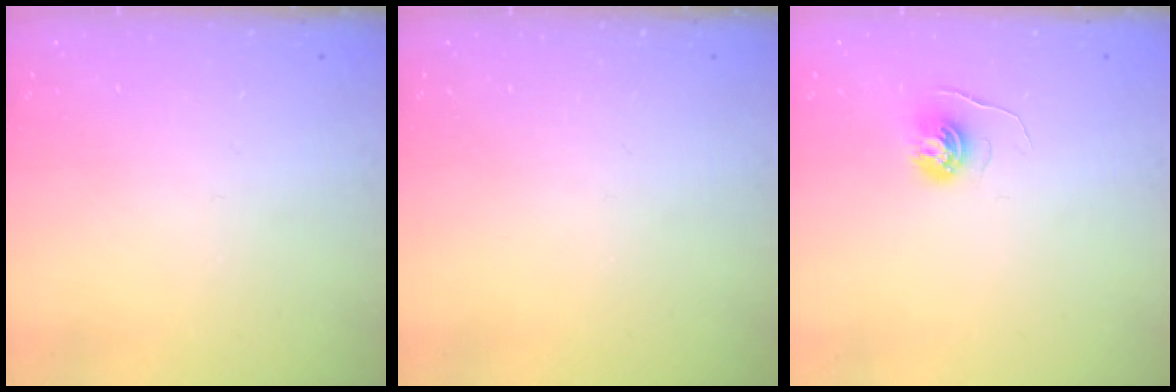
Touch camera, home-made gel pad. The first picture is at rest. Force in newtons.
{"total": 0.0}
{"total": 5.0, "press": 5.0, "slide": 0.4}